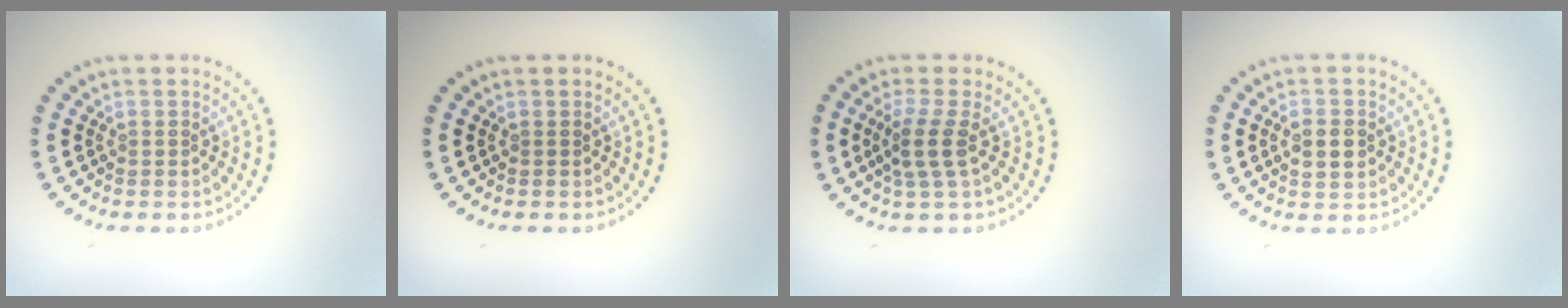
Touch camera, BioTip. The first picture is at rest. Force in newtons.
{"total": 0.0}
{"total": 2.5, "press": 2.1, "slide": 1.5}
{"total": 2.4, "press": 2.4, "slide": 0.1}